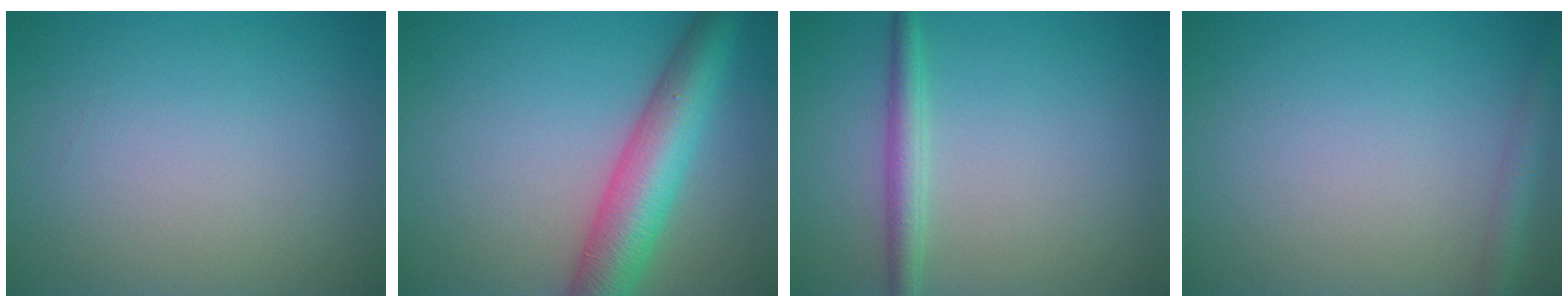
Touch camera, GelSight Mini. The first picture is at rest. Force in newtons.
{"total": 7.2, "press": 7.2, "slide": 0.2}
{"total": 2.4, "press": 2.4, "slide": 0.1}
{"total": 1.9, "press": 1.9, "slide": 0.1}